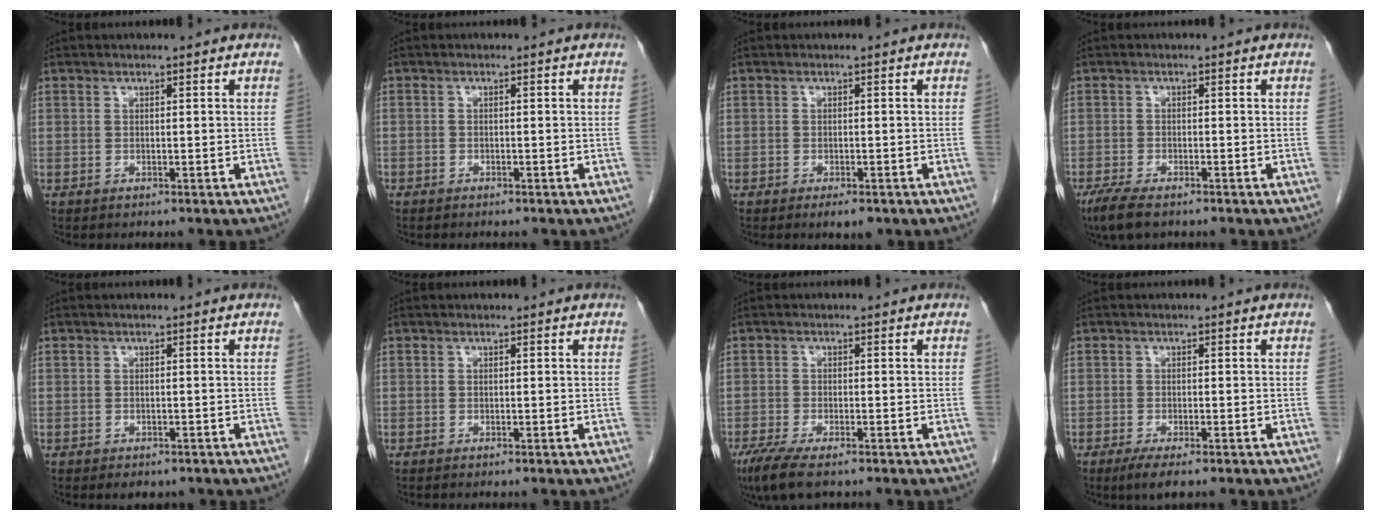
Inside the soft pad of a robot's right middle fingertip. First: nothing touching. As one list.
[{"total": 1.1, "force": [-0.9, 0.6, 0.2], "torque": [-0.003, 0.003, -0.011]}, {"total": 2.4, "force": [-1.6, 0.8, 1.7], "torque": [-0.025, -0.004, -0.017]}, {"total": 5.1, "force": [-3.7, 1.4, 3.2], "torque": [-0.067, -0.012, -0.060]}, {"total": 2.4, "force": [-1.8, 1.3, 1.0], "torque": [-0.011, -0.003, -0.018]}, {"total": 0.0}, {"total": 5.7, "force": [-3.9, 1.2, 4.0], "torque": [-0.078, -0.016, -0.064]}, {"total": 3.1, "force": [-2.1, 0.4, 2.3], "torque": [-0.047, -0.010, -0.035]}]